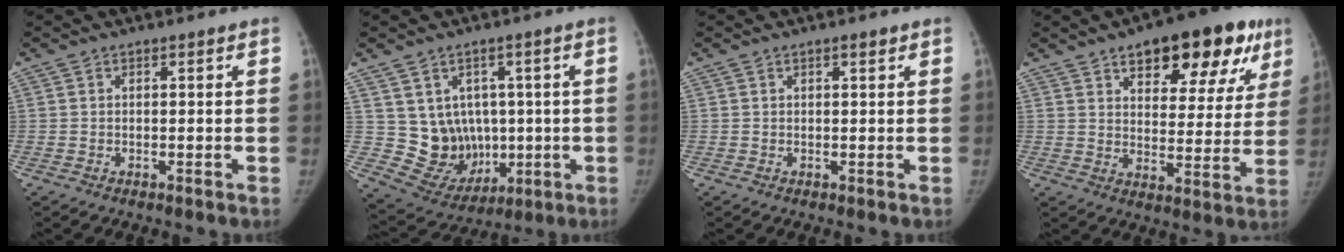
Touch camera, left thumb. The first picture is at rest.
{"total": 14.2, "force": [0.2, 12.3, 7.1], "torque": [-0.057, 0.003, 0.042]}
{"total": 0.8, "force": [0.5, 0.3, 0.6], "torque": [-0.005, -0.001, 0.007]}
{"total": 20.7, "force": [11.5, 9.4, 14.5], "torque": [-0.143, -0.021, 0.158]}